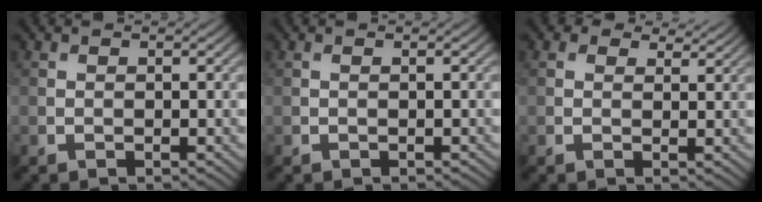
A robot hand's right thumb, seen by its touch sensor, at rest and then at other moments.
{"total": 0.0}
{"total": 3.3, "force": [2.3, 1.7, 1.6], "torque": [-0.031, -0.003, 0.032]}